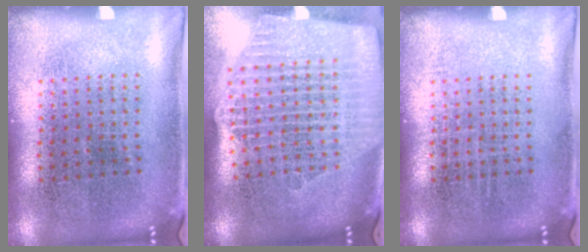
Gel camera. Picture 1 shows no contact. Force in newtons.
{"total": 2.6, "press": 2.2, "slide": 1.4}
{"total": 0.0}